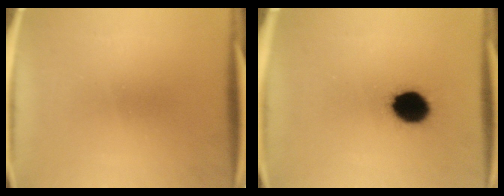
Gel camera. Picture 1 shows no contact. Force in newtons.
{"total": 10.8}